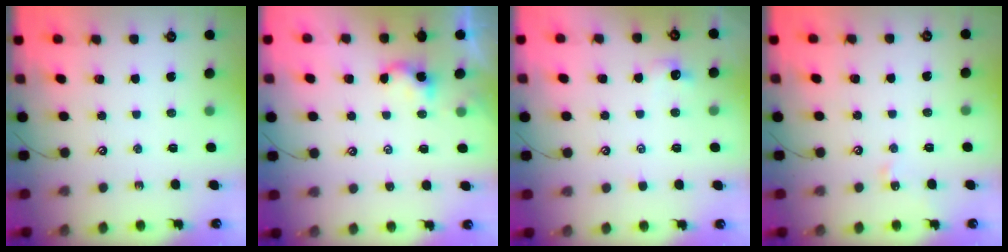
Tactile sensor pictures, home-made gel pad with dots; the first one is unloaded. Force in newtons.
{"total": 1.1, "press": 1.0, "slide": 0.3}
{"total": 0.7, "press": 0.4, "slide": 0.6}
{"total": 3.9, "press": 3.9, "slide": 0.6}